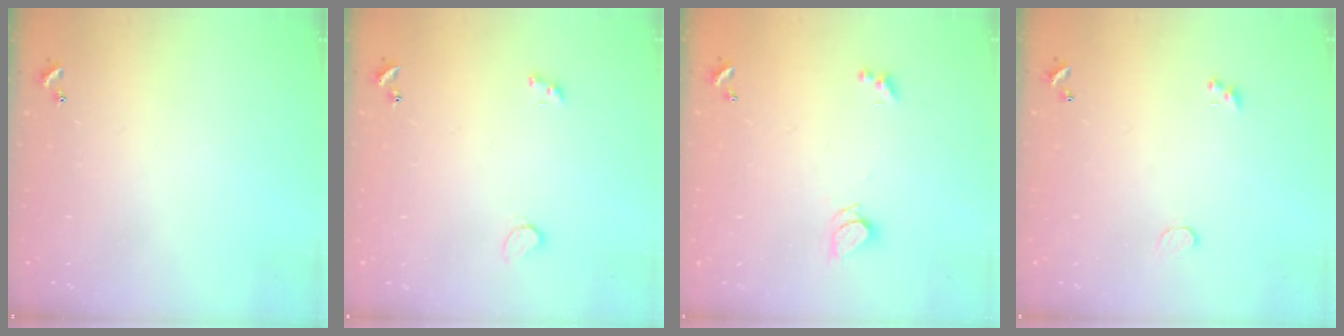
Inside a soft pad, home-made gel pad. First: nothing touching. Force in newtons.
{"total": 3.9, "press": 3.8, "slide": 1.1}
{"total": 2.3, "press": 2.3, "slide": 0.2}
{"total": 0.8, "press": 0.7, "slide": 0.4}